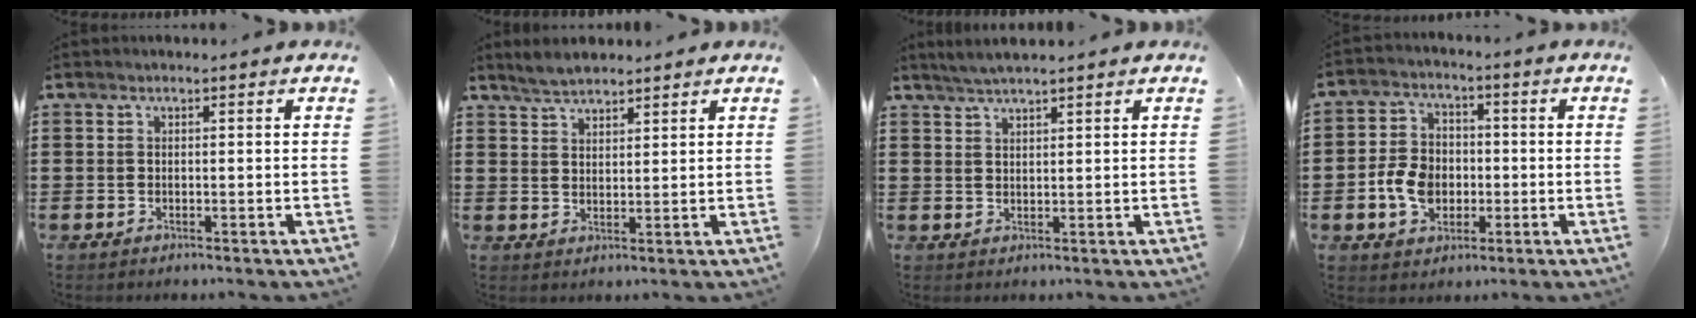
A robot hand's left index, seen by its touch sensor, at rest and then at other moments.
{"total": 3.2, "force": [3.0, 0.8, 0.7], "torque": [-0.022, 0.000, 0.057]}
{"total": 2.2, "force": [2.0, -0.1, 0.8], "torque": [-0.019, 0.004, 0.037]}
{"total": 7.0, "force": [-1.5, 5.4, 4.2], "torque": [-0.101, 0.009, -0.031]}